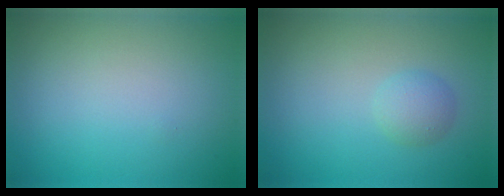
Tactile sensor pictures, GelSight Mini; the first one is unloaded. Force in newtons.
{"total": 1.7, "press": 1.7, "slide": 0.1}